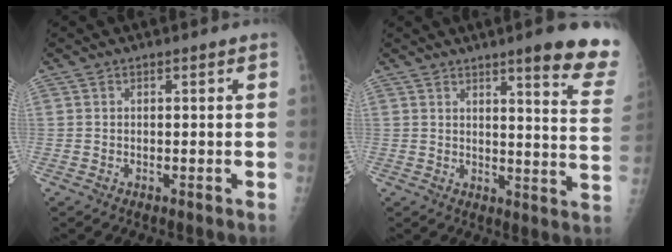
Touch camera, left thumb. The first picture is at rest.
{"total": 14.6, "force": [10.5, 1.7, 10.0], "torque": [-0.093, -0.061, 0.118]}